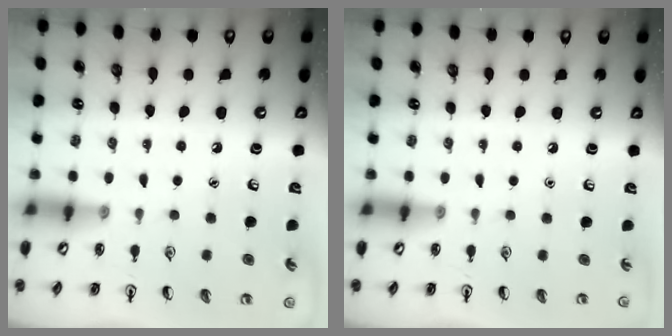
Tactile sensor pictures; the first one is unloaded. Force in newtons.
{"total": 0.0}